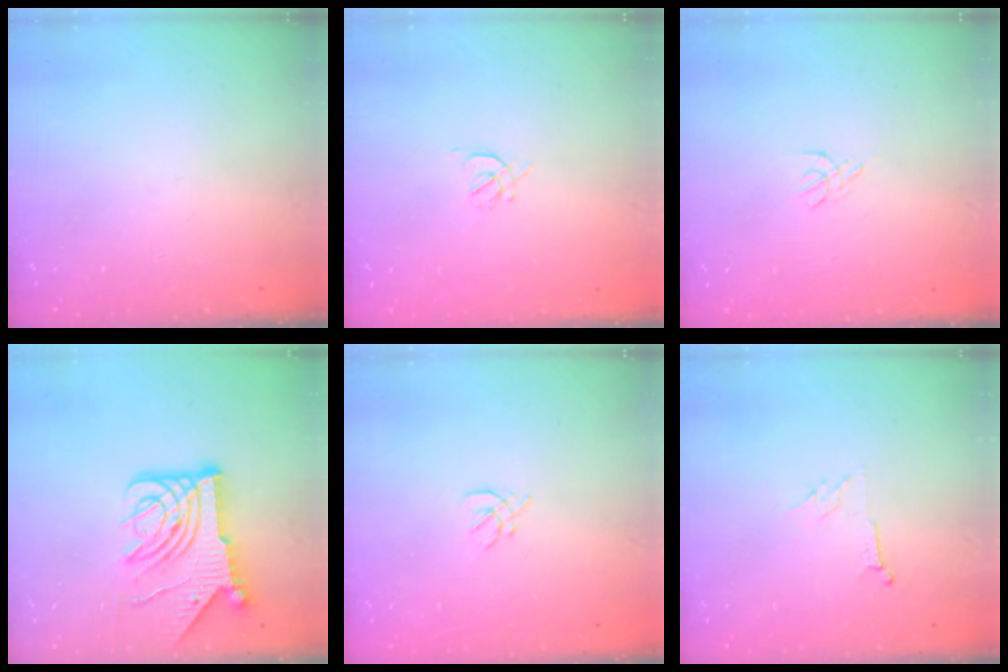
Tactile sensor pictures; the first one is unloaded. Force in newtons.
{"total": 1.2, "press": 1.2, "slide": 0.4}
{"total": 1.8, "press": 1.7, "slide": 0.5}
{"total": 16.1, "press": 16.0, "slide": 1.8}
{"total": 2.1, "press": 2.0, "slide": 0.7}
{"total": 4.0, "press": 4.0, "slide": 0.7}